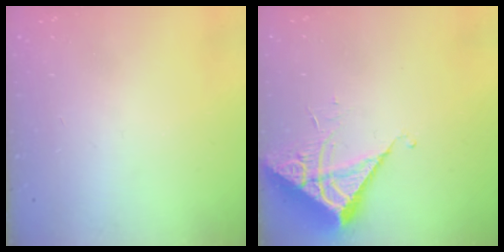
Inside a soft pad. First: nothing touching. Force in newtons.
{"total": 6.3, "press": 6.3, "slide": 0.2}